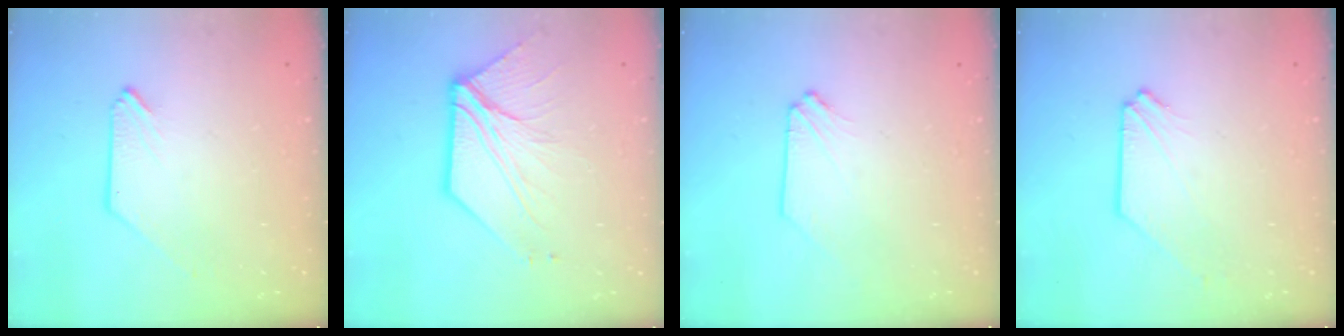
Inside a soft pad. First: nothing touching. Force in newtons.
{"total": 8.6, "press": 8.6, "slide": 0.8}
{"total": 0.0}
{"total": 1.2, "press": 1.2, "slide": 0.2}